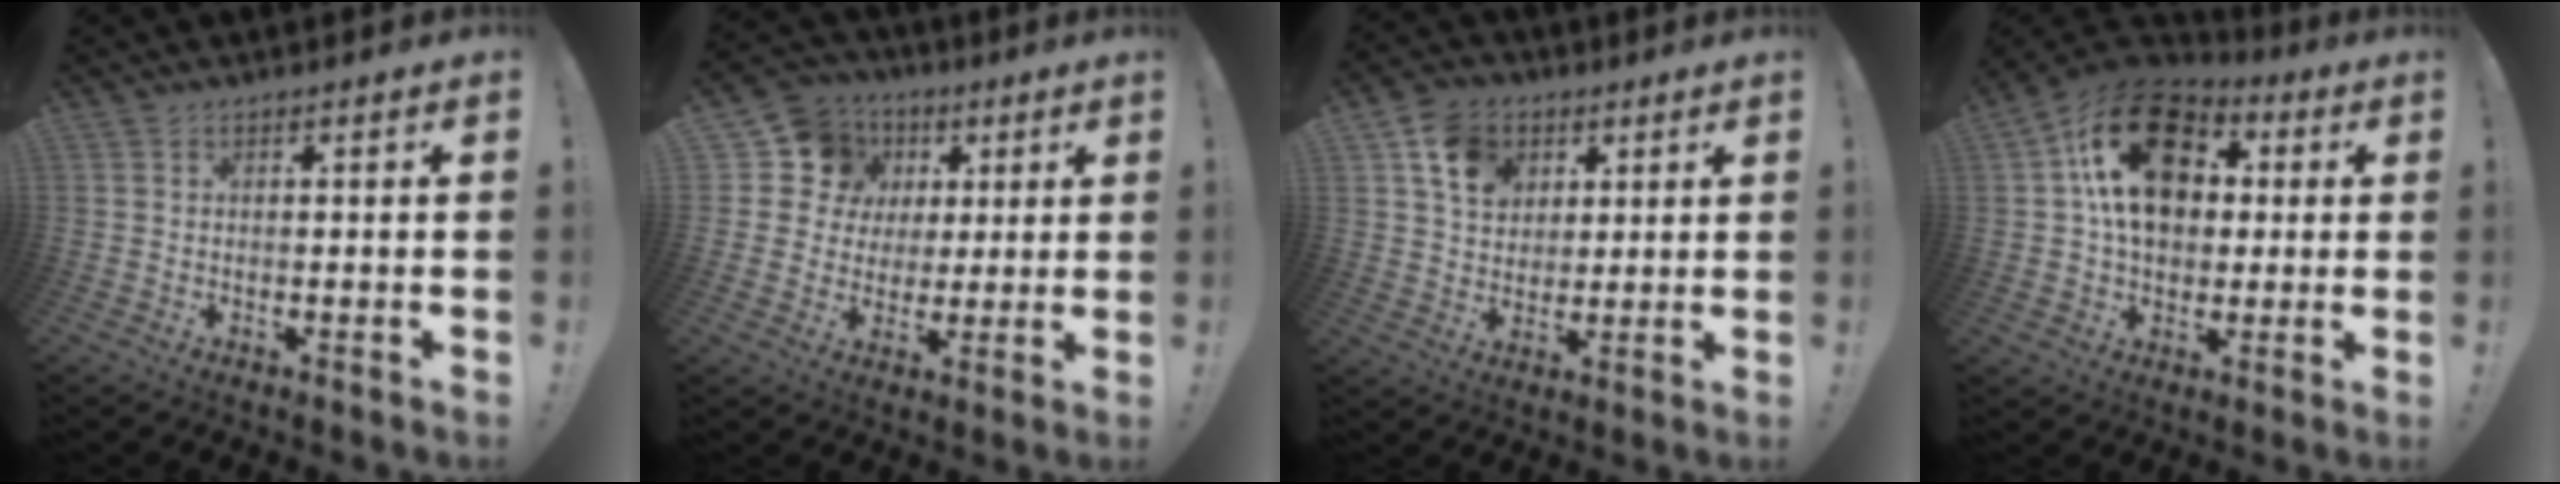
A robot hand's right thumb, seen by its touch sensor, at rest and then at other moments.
{"total": 11.4, "force": [3.6, 10.5, 2.8], "torque": [-0.047, -0.016, 0.082]}
{"total": 11.3, "force": [5.1, 9.0, 4.6], "torque": [-0.073, -0.013, 0.102]}
{"total": 21.5, "force": [4.9, 15.4, 14.1], "torque": [-0.230, 0.006, 0.090]}